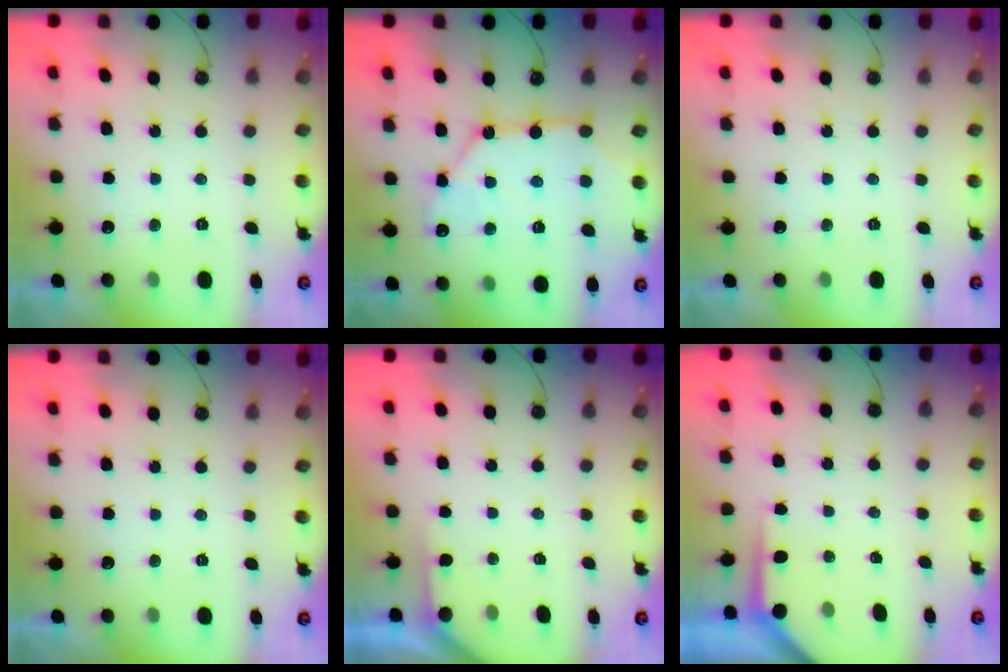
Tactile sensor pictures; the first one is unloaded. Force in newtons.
{"total": 12.3, "press": 12.2, "slide": 1.3}
{"total": 0.0}
{"total": 0.6, "press": 0.5, "slide": 0.2}
{"total": 2.2, "press": 2.2, "slide": 0.2}
{"total": 3.6, "press": 3.6, "slide": 0.3}